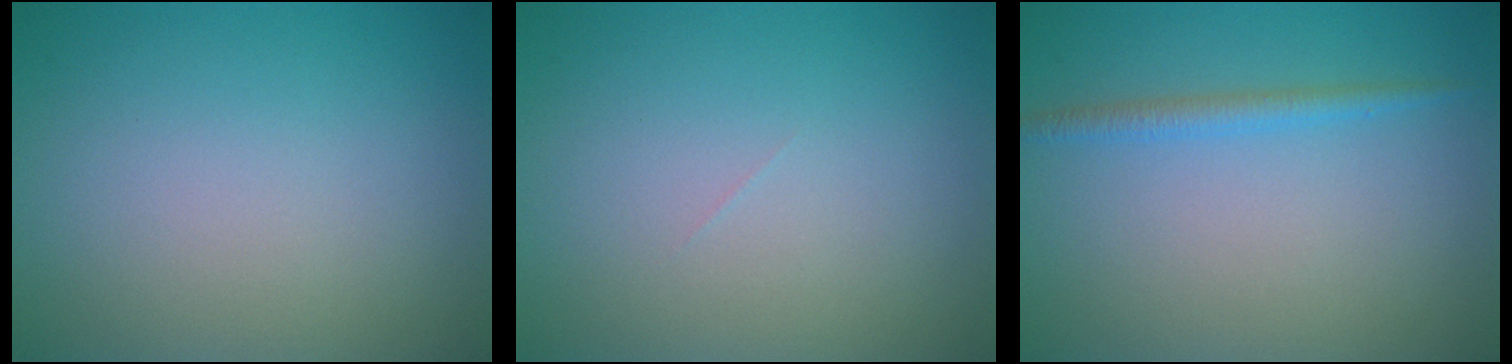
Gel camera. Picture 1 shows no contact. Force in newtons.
{"total": 0.0}
{"total": 1.5, "press": 1.5, "slide": 0.1}